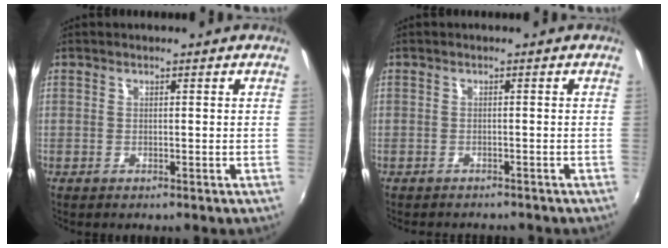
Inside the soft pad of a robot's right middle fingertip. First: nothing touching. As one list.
[{"total": 2.3, "force": [-2.1, 0.8, 0.4], "torque": [-0.016, -0.004, -0.032]}]